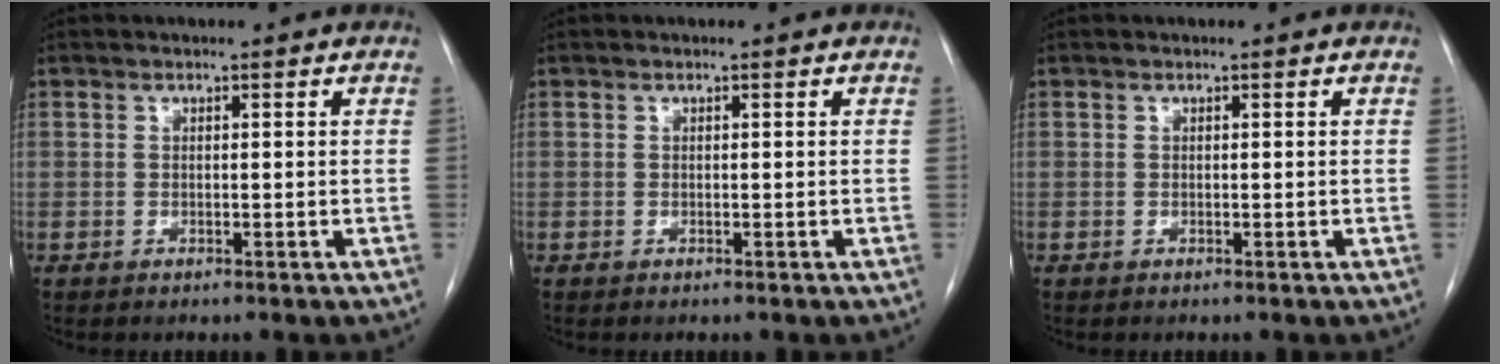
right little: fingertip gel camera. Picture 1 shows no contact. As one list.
[{"total": 0.0}, {"total": 0.0}]